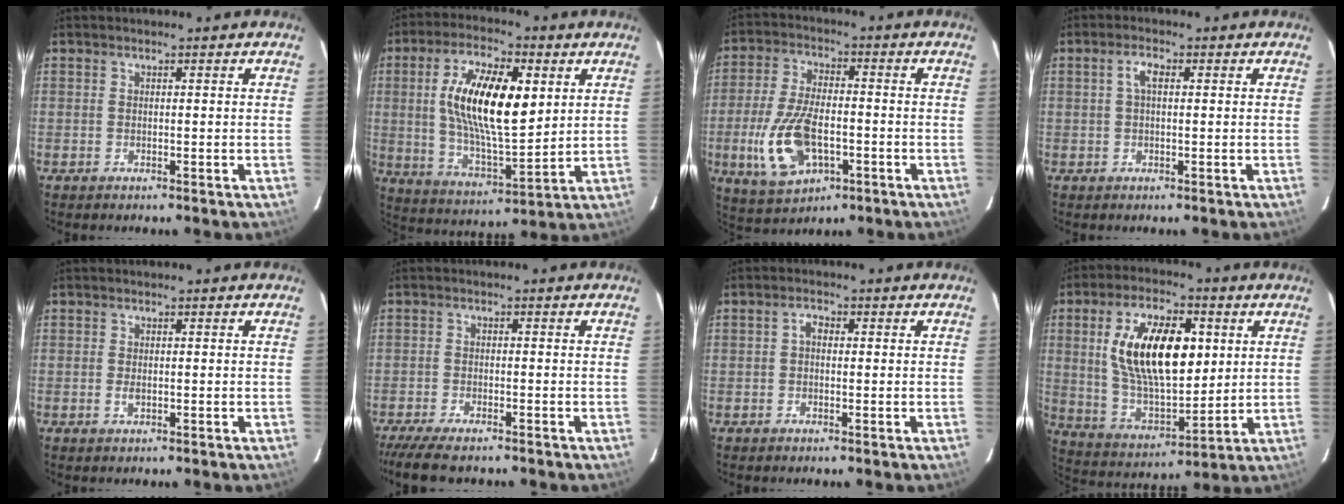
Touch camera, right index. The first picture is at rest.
{"total": 17.5, "force": [4.0, 6.8, 15.7], "torque": [-0.290, 0.005, 0.076]}
{"total": 13.4, "force": [-3.9, 6.7, 11.0], "torque": [-0.237, -0.007, -0.062]}
{"total": 2.4, "force": [0.5, 1.0, 2.2], "torque": [-0.045, 0.009, 0.008]}
{"total": 0.9, "force": [-0.1, 0.5, 0.7], "torque": [-0.012, 0.000, -0.002]}
{"total": 8.0, "force": [-6.7, 1.6, 4.0], "torque": [-0.101, -0.030, -0.121]}
{"total": 1.6, "force": [0.0, 1.1, 1.1], "torque": [-0.021, 0.009, -0.004]}
{"total": 19.4, "force": [4.6, 9.5, 16.3], "torque": [-0.302, 0.010, 0.095]}